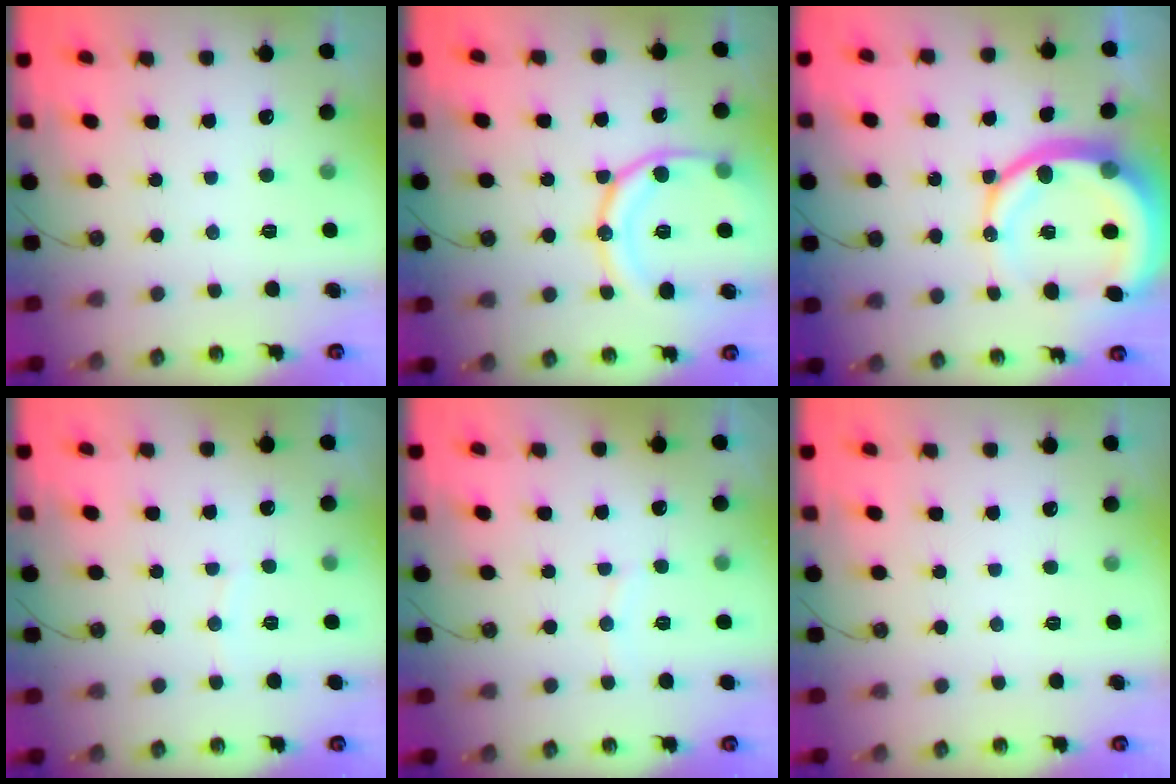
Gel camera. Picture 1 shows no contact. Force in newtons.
{"total": 17.2, "press": 17.1, "slide": 2.0}
{"total": 17.8, "press": 17.6, "slide": 2.1}
{"total": 2.4, "press": 2.4, "slide": 0.3}
{"total": 4.4, "press": 4.4, "slide": 0.5}
{"total": 0.0}